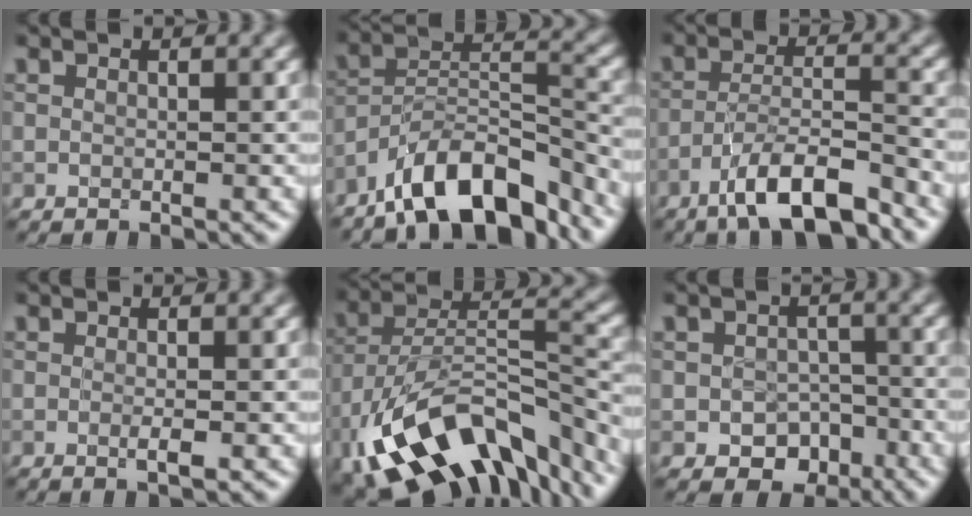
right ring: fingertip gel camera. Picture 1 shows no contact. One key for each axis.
{"total": 9.8, "fx": -7.6, "fy": 3.1, "fz": 5.4, "tx": -0.078, "ty": 0.012, "tz": -0.143}
{"total": 7.6, "fx": -5.6, "fy": 1.8, "fz": 4.9, "tx": -0.081, "ty": 0.006, "tz": -0.099}
{"total": 1.1, "fx": -0.1, "fy": 0.2, "fz": 1.1, "tx": -0.022, "ty": -0.002, "tz": -0.003}
{"total": 14.7, "fx": -9.1, "fy": 6.6, "fz": 9.5, "tx": -0.176, "ty": 0.014, "tz": -0.149}
{"total": 3.9, "fx": -2.0, "fy": 3.0, "fz": 1.5, "tx": -0.003, "ty": 0.008, "tz": -0.027}